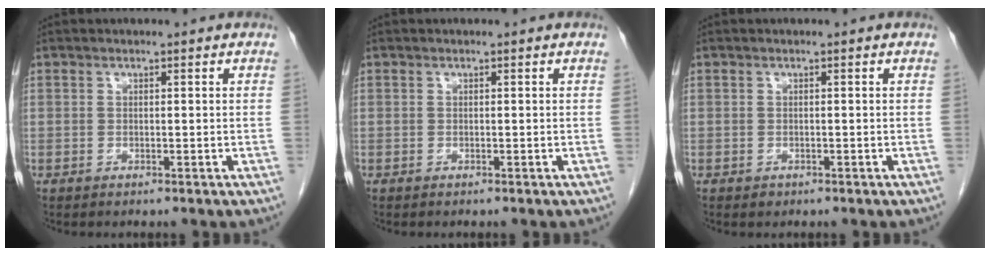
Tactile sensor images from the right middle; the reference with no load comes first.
{"total": 0.0}
{"total": 0.5, "force": [-0.3, 0.4, 0.1], "torque": [-0.003, 0.002, -0.003]}